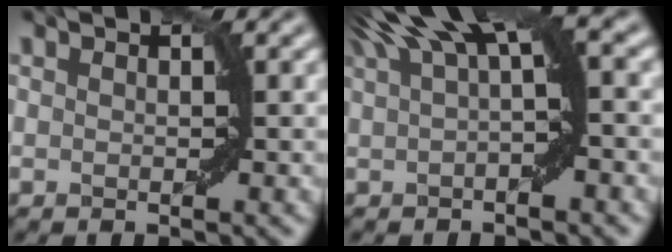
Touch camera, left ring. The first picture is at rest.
{"total": 6.7, "force": [2.7, 1.6, 5.9], "torque": [-0.088, 0.019, 0.042]}